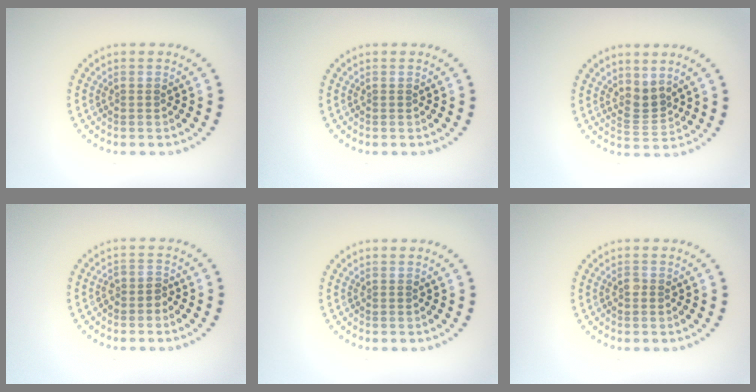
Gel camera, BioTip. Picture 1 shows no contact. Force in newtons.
{"total": 0.0}
{"total": 2.3, "press": 1.6, "slide": 1.6}
{"total": 1.4, "press": 1.1, "slide": 0.9}
{"total": 0.0}
{"total": 0.5, "press": 0.4, "slide": 0.3}